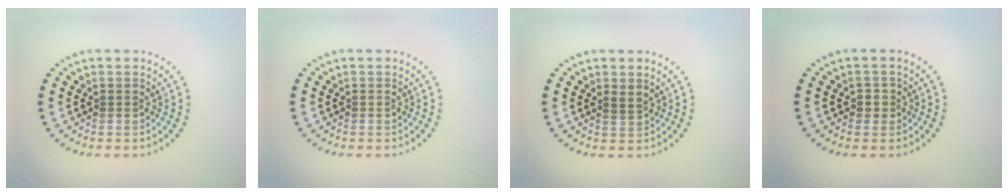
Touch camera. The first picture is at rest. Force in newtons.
{"total": 0.0}
{"total": 1.2, "press": 0.9, "slide": 0.8}
{"total": 1.2, "press": 1.0, "slide": 0.7}